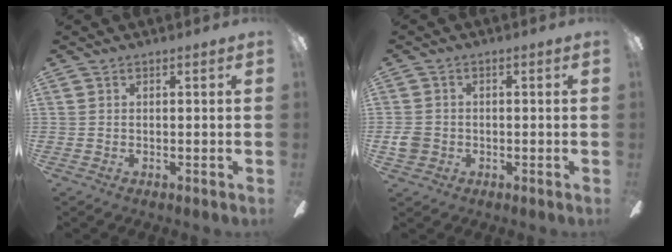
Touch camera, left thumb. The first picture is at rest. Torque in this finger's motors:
{"motor_torque": [-0.19, 0.19, 0.01, -0.02, 0.00]}